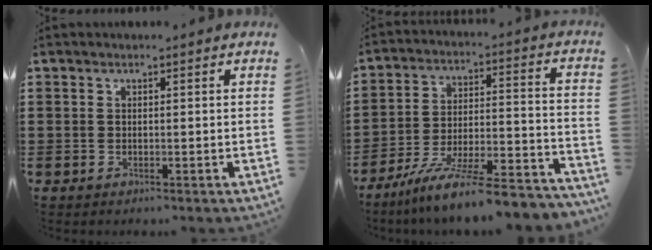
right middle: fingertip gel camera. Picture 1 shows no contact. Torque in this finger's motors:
{"motor_torque": [1.34, -0.79, 0.66, 0.21]}